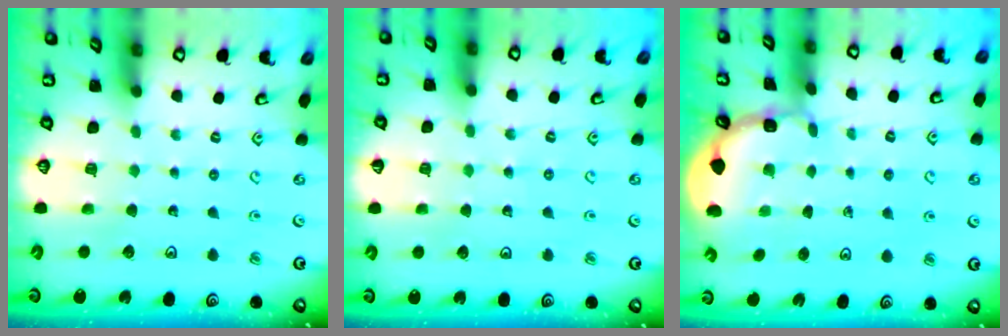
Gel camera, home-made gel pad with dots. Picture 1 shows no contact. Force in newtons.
{"total": 2.2, "press": 2.2, "slide": 0.2}
{"total": 2.0, "press": 2.0, "slide": 0.2}